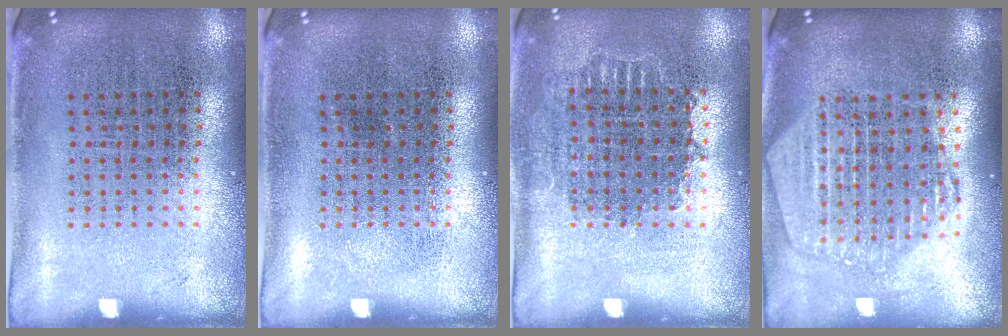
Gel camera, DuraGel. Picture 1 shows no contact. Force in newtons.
{"total": 0.0}
{"total": 0.9, "press": 0.8, "slide": 0.3}
{"total": 2.2, "press": 1.9, "slide": 1.1}